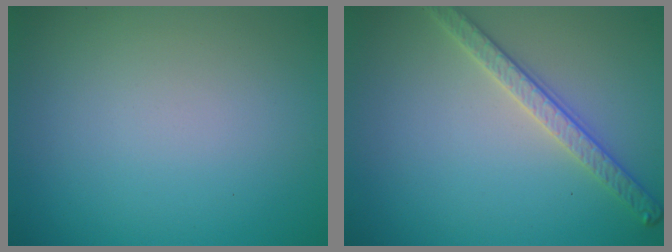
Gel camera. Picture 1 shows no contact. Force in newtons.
{"total": 2.8, "press": 2.8, "slide": 0.7}